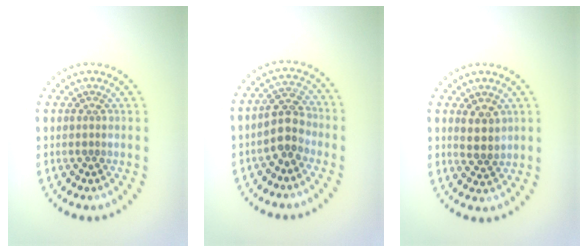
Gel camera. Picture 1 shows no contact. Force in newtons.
{"total": 3.2, "press": 3.0, "slide": 1.2}
{"total": 2.4, "press": 2.2, "slide": 1.0}